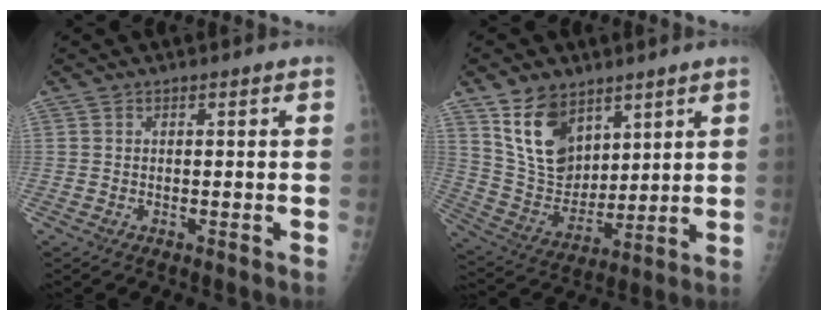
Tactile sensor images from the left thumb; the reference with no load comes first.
{"total": 13.9, "force": [8.0, 9.0, 6.8], "torque": [-0.082, -0.050, 0.167]}